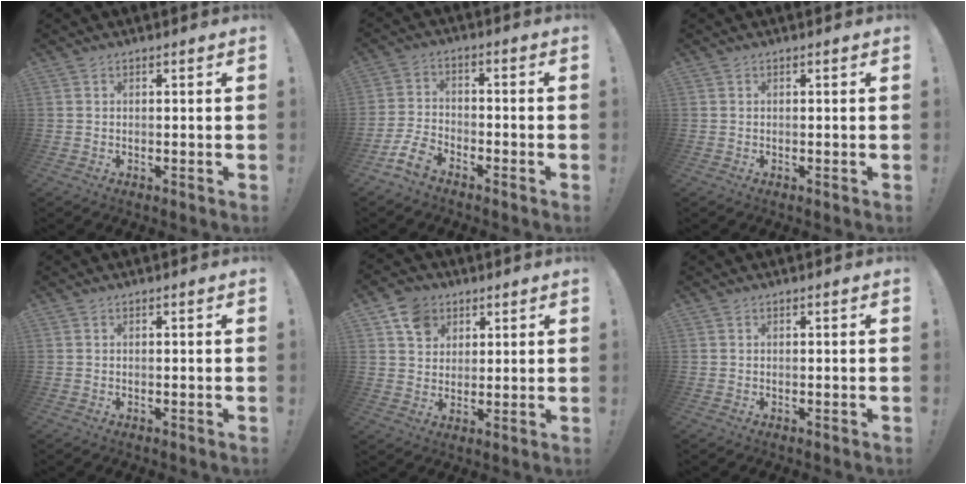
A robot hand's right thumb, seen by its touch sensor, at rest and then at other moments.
{"total": 7.6, "force": [-5.7, 3.6, 3.6], "torque": [-0.087, 0.020, -0.108]}
{"total": 0.0}
{"total": 0.0}
{"total": 8.4, "force": [4.3, 6.9, 2.3], "torque": [-0.031, -0.022, 0.085]}
{"total": 0.0}